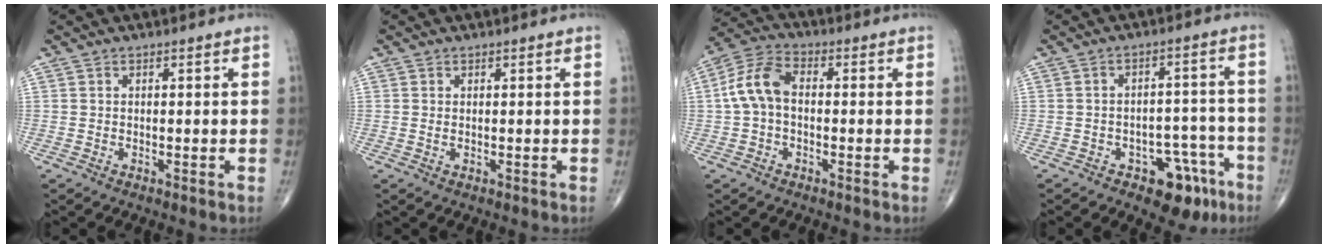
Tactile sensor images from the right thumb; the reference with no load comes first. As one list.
[{"total": 0.5, "force": [0.1, 0.3, 0.4], "torque": [-0.011, 0.003, 0.004]}, {"total": 8.3, "force": [-0.2, 5.2, 6.4], "torque": [-0.130, 0.027, -0.014]}, {"total": 9.8, "force": [-5.6, 5.4, 5.9], "torque": [-0.038, 0.046, -0.070]}]